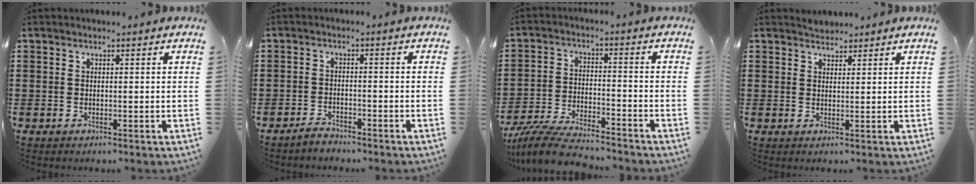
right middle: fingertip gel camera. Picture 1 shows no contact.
{"total": 2.1, "force": [-2.0, 0.4, 0.4], "torque": [-0.011, 0.003, -0.042]}
{"total": 7.7, "force": [-7.1, 0.9, 2.8], "torque": [-0.061, 0.003, -0.140]}
{"total": 1.7, "force": [1.7, 0.5, -0.3], "torque": [0.001, 0.006, 0.033]}